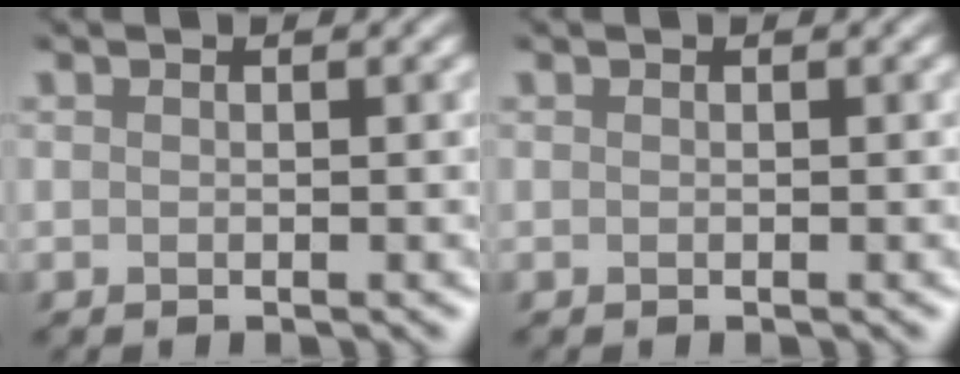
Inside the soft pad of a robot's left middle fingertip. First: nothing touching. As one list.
[{"total": 0.0}]